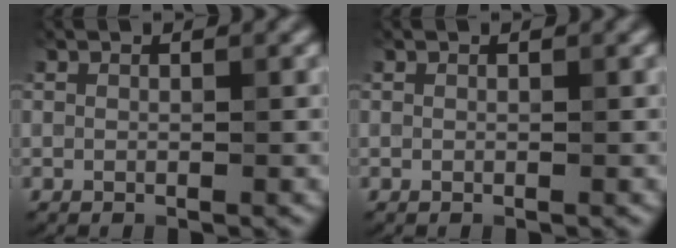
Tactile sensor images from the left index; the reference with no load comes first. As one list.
[{"total": 0.0}]